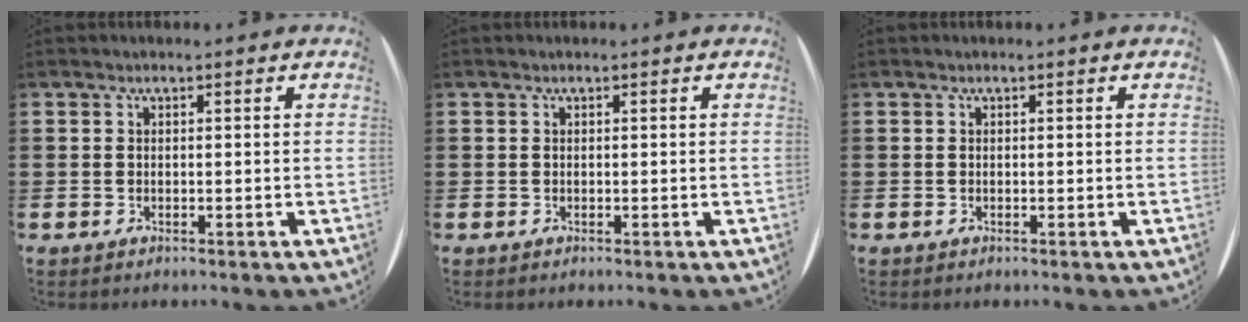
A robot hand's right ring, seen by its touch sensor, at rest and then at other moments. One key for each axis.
{"total": 0.0}
{"total": 0.0}